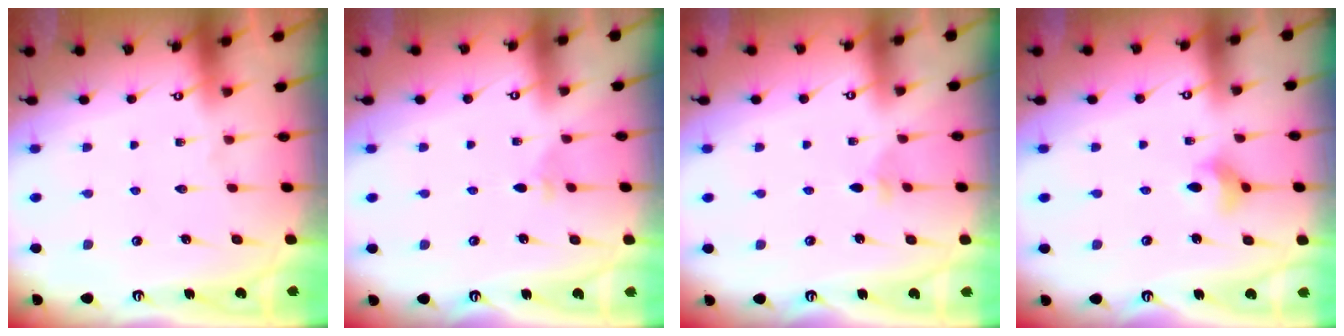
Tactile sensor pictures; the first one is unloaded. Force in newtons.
{"total": 2.2, "press": 2.1, "slide": 0.6}
{"total": 2.0, "press": 2.0, "slide": 0.5}
{"total": 5.0, "press": 5.0, "slide": 0.8}